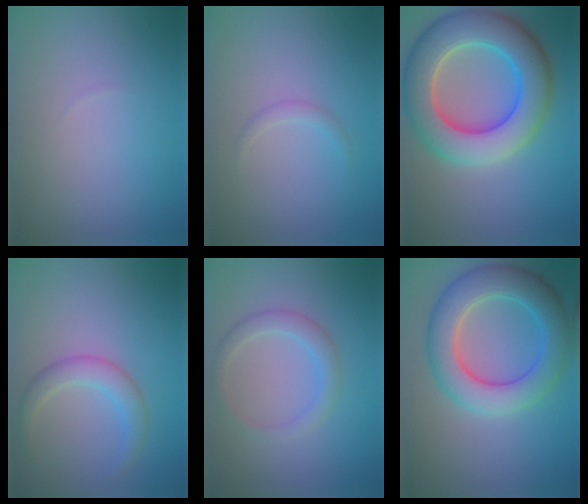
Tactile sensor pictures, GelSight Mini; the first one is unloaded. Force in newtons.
{"total": 0.9, "press": 0.9, "slide": 0.0}
{"total": 10.7, "press": 10.6, "slide": 0.6}
{"total": 2.0, "press": 2.0, "slide": 0.2}
{"total": 2.3, "press": 2.3, "slide": 0.1}
{"total": 7.4, "press": 7.4, "slide": 0.4}